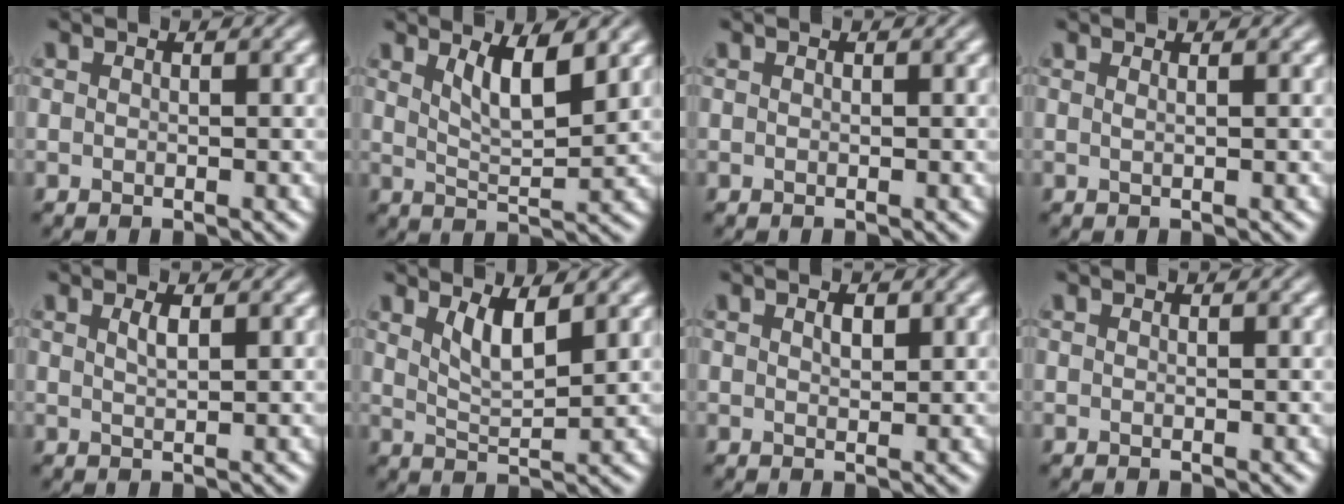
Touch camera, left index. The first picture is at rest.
{"total": 4.0, "force": [2.3, 1.0, 3.1], "torque": [-0.058, -0.007, 0.044]}
{"total": 0.0}
{"total": 0.7, "force": [0.4, 0.3, 0.6], "torque": [-0.003, -0.003, 0.001]}
{"total": 1.2, "force": [0.7, 0.3, 1.0], "torque": [-0.017, 0.002, 0.011]}
{"total": 3.1, "force": [1.9, 0.8, 2.3], "torque": [-0.044, -0.009, 0.038]}
{"total": 1.2, "force": [0.6, 0.6, 0.9], "torque": [-0.017, 0.000, 0.011]}
{"total": 0.0}